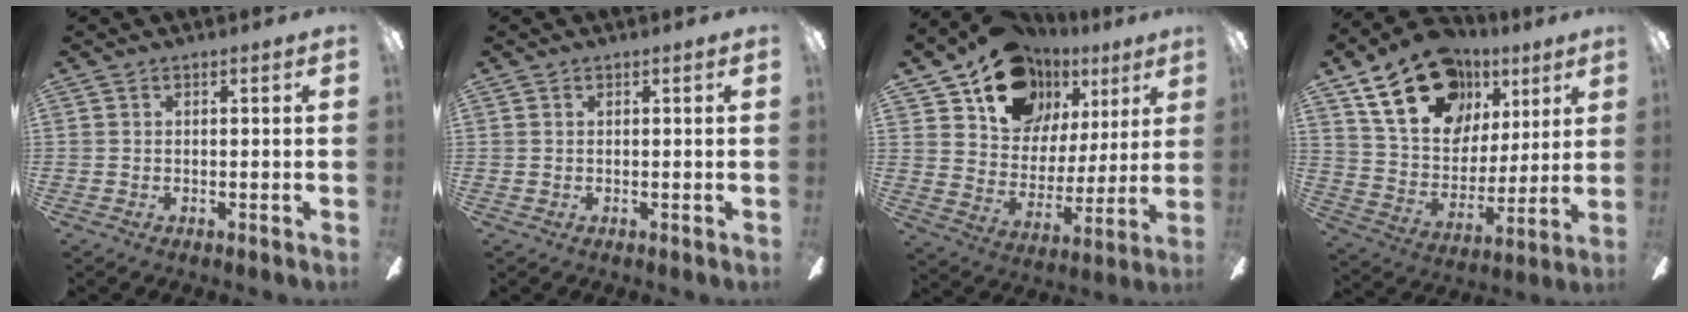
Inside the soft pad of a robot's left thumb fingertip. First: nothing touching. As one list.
[{"total": 0.0}, {"total": 17.2, "force": [11.0, 11.8, 6.0], "torque": [-0.109, -0.063, 0.204]}, {"total": 21.6, "force": [12.2, 14.3, 10.7], "torque": [-0.177, -0.048, 0.224]}]